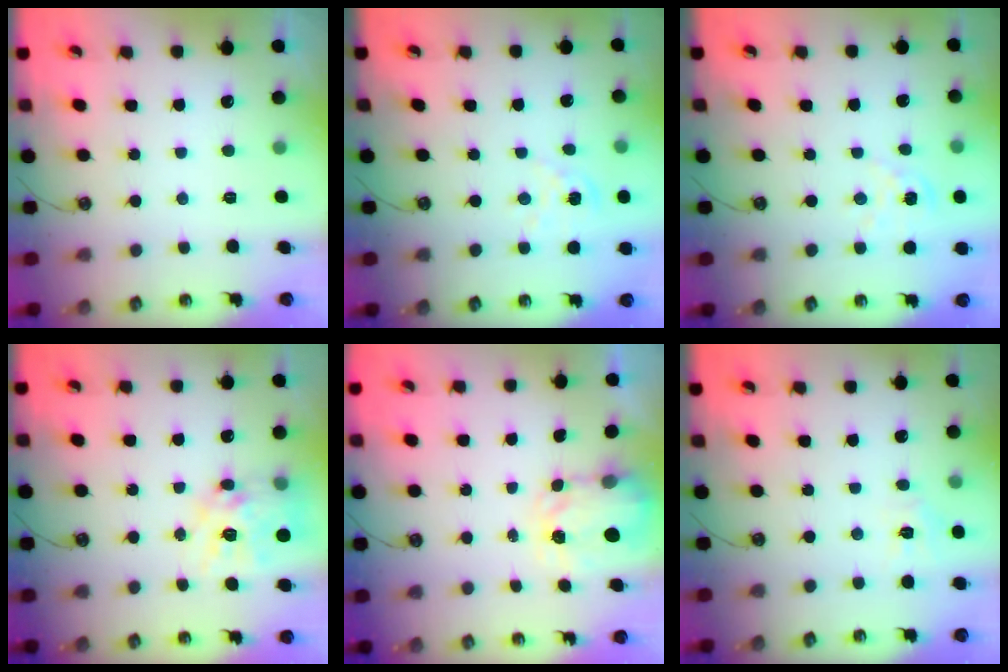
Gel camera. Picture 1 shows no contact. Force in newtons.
{"total": 2.3, "press": 2.3, "slide": 0.3}
{"total": 2.3, "press": 2.3, "slide": 0.3}
{"total": 15.2, "press": 15.2, "slide": 1.3}
{"total": 3.8, "press": 3.7, "slide": 0.5}
{"total": 5.3, "press": 5.2, "slide": 0.6}